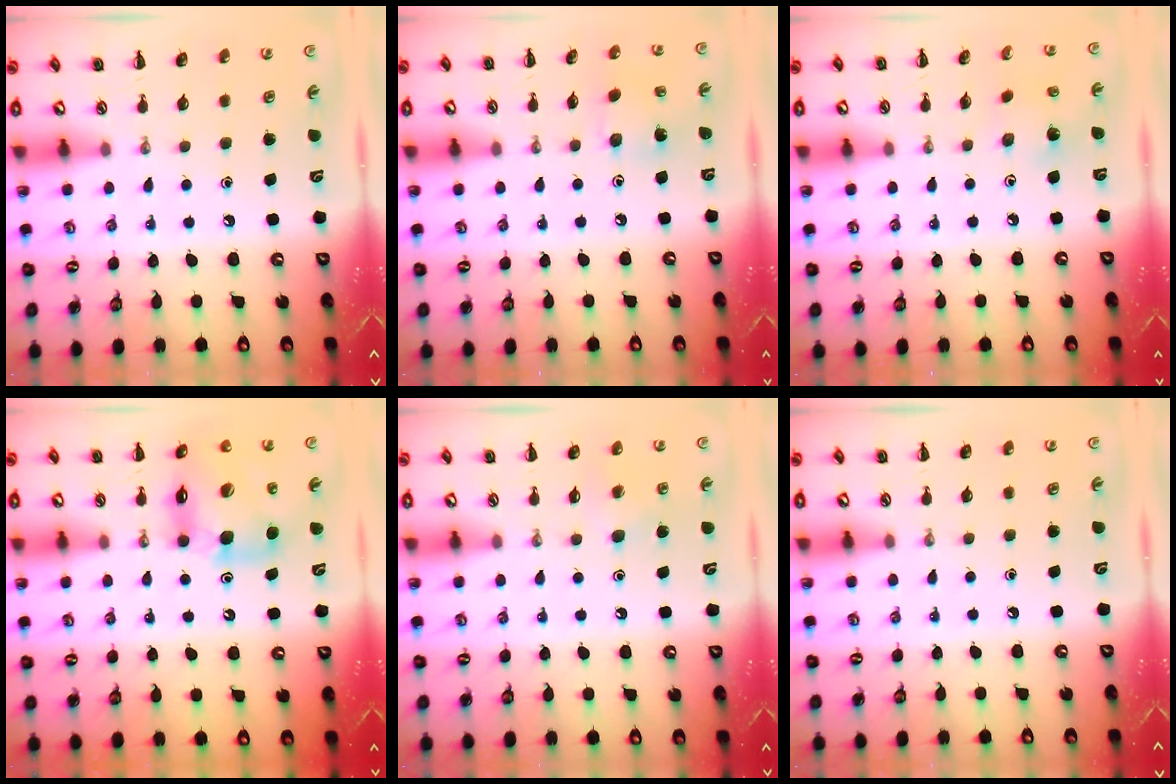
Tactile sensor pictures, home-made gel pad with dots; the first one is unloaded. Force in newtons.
{"total": 3.9, "press": 3.7, "slide": 1.1}
{"total": 2.2, "press": 2.1, "slide": 0.7}
{"total": 13.3, "press": 12.8, "slide": 3.6}
{"total": 4.9, "press": 4.7, "slide": 1.3}
{"total": 0.0}